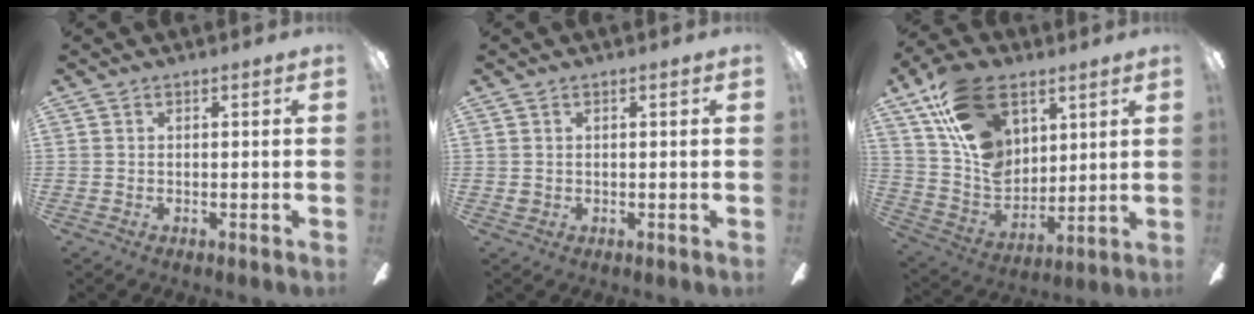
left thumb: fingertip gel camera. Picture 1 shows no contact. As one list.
[{"total": 1.0, "force": [0.1, 1.0, 0.3], "torque": [-0.006, 0.006, 0.000]}, {"total": 19.3, "force": [9.9, 12.6, 10.9], "torque": [-0.201, -0.036, 0.192]}]